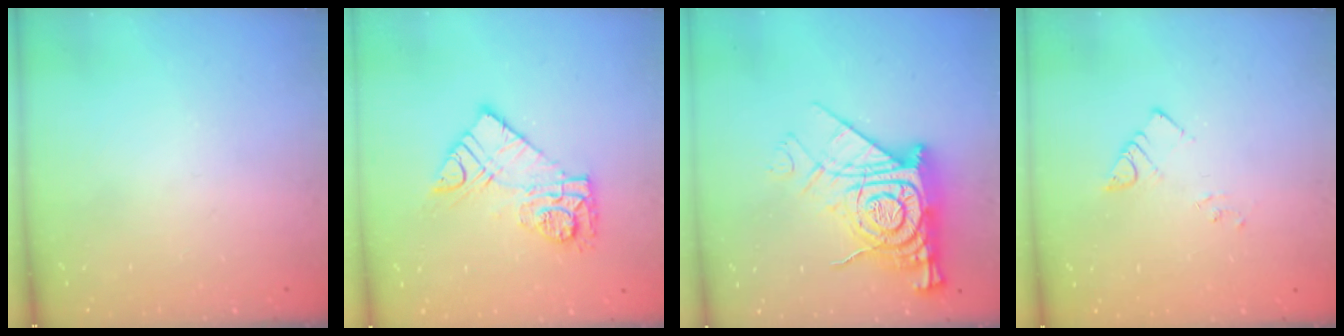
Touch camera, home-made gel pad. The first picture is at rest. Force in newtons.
{"total": 11.7, "press": 11.6, "slide": 1.0}
{"total": 19.1, "press": 19.0, "slide": 1.8}
{"total": 3.3, "press": 3.3, "slide": 0.4}